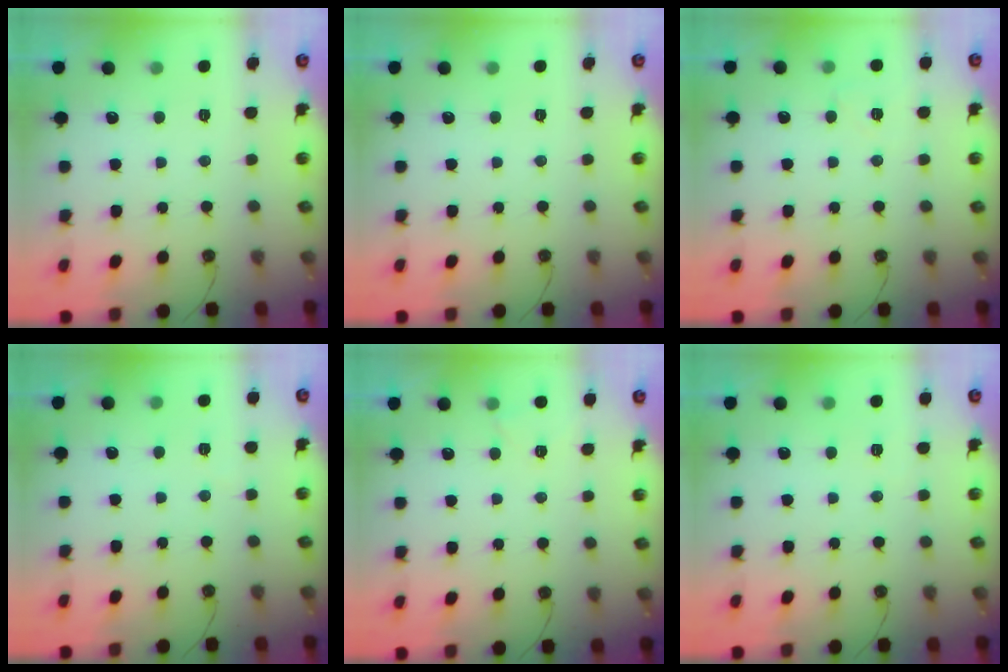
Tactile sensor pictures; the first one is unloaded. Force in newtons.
{"total": 0.0}
{"total": 5.1, "press": 4.5, "slide": 2.3}
{"total": 1.8, "press": 1.7, "slide": 0.6}
{"total": 3.2, "press": 2.4, "slide": 2.0}
{"total": 2.8, "press": 1.5, "slide": 2.3}